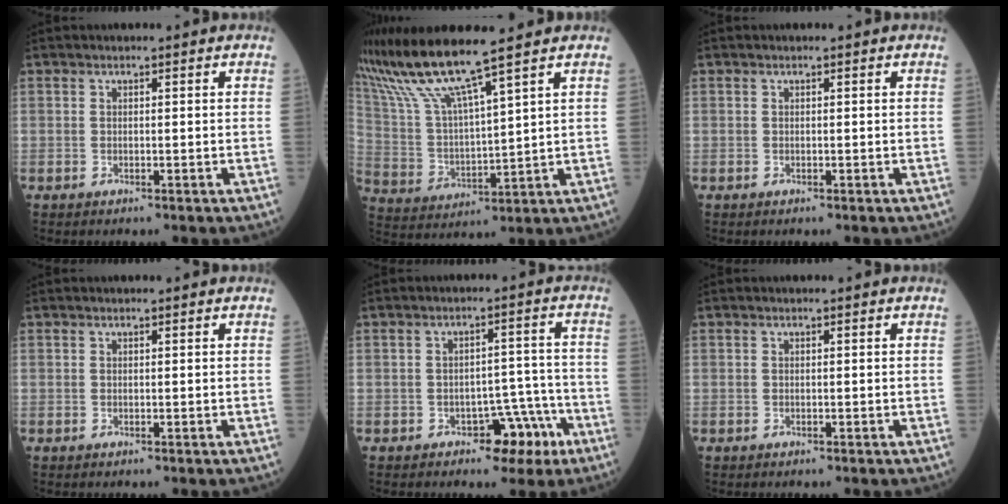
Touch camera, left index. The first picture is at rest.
{"total": 12.0, "force": [9.6, -0.9, 7.0], "torque": [-0.154, 0.003, 0.195]}
{"total": 0.0}
{"total": 0.0}
{"total": 6.1, "force": [-3.7, 3.4, 3.5], "torque": [-0.032, 0.026, -0.046]}
{"total": 0.0}